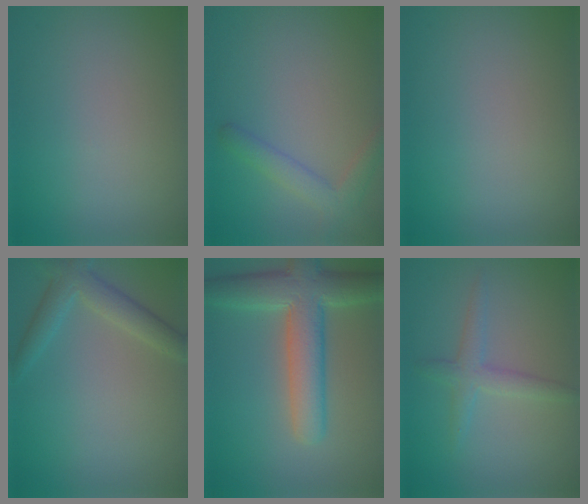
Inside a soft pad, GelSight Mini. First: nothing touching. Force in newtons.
{"total": 2.6, "press": 2.6, "slide": 0.2}
{"total": 0.0}
{"total": 3.0, "press": 3.0, "slide": 0.1}
{"total": 7.4, "press": 7.4, "slide": 0.7}
{"total": 2.2, "press": 2.2, "slide": 0.1}